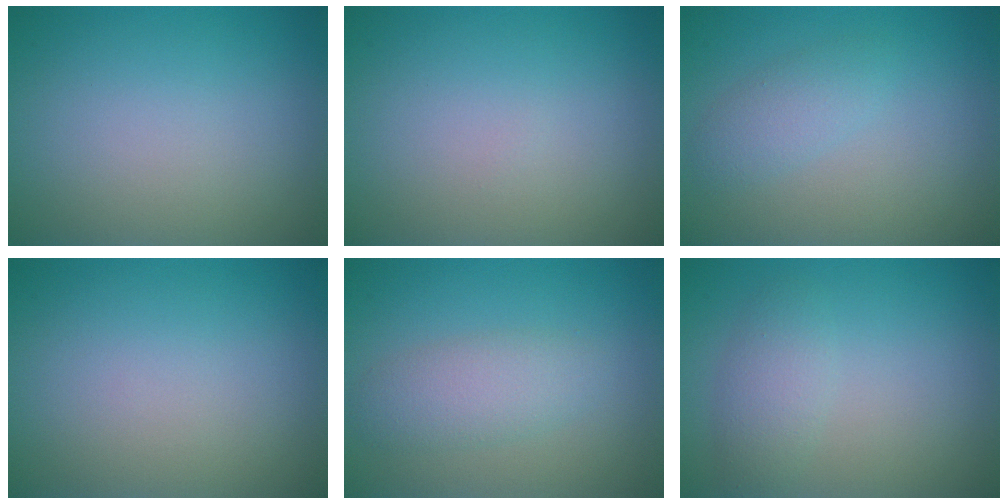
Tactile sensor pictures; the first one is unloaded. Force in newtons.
{"total": 0.0}
{"total": 1.9, "press": 1.9, "slide": 0.1}
{"total": 0.0}
{"total": 2.9, "press": 2.9, "slide": 0.1}
{"total": 2.2, "press": 2.2, "slide": 0.2}